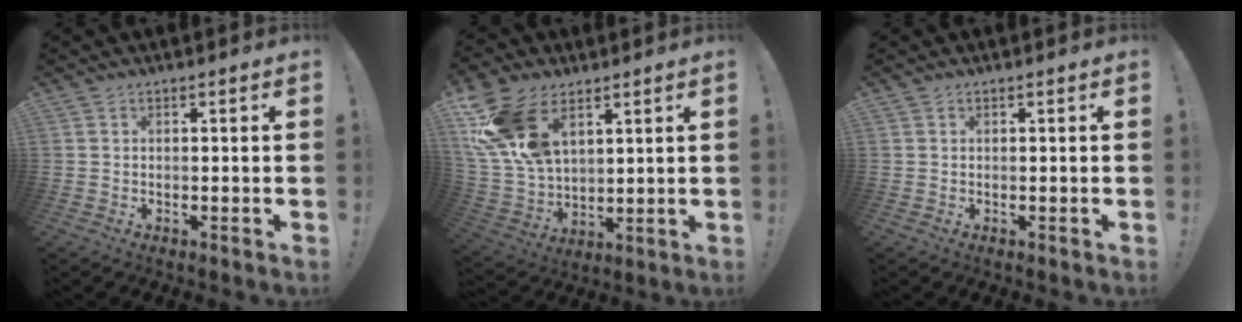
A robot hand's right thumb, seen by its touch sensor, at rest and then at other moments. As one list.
[{"total": 19.0, "force": [9.0, 11.6, 12.0], "torque": [-0.244, -0.042, 0.173]}, {"total": 0.0}]